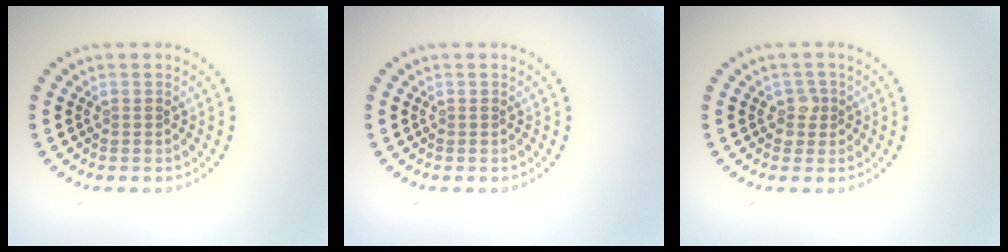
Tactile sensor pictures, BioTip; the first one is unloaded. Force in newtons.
{"total": 0.0}
{"total": 1.6, "press": 1.3, "slide": 0.9}